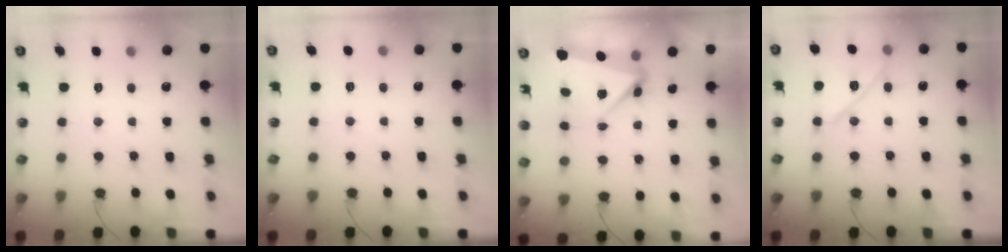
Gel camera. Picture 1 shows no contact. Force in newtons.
{"total": 2.7, "press": 2.6, "slide": 0.7}
{"total": 6.0, "press": 5.1, "slide": 3.3}
{"total": 13.2, "press": 13.2, "slide": 0.6}